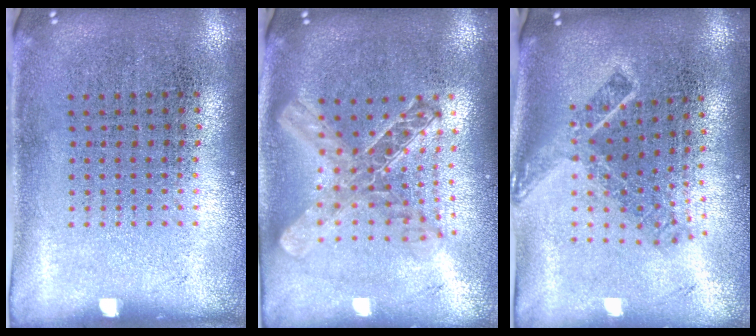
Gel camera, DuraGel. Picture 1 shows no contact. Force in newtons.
{"total": 2.1, "press": 1.8, "slide": 1.2}
{"total": 1.9, "press": 1.4, "slide": 1.4}